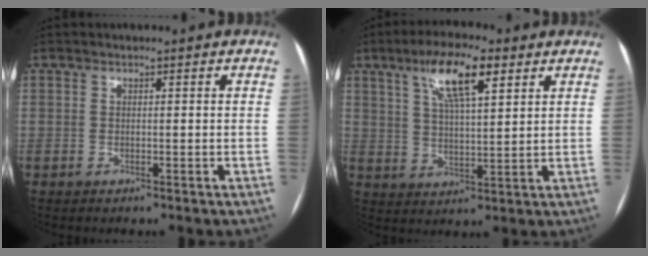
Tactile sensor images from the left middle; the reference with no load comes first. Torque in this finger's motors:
{"motor_torque": [1.22, -0.92, 0.65, 0.21]}